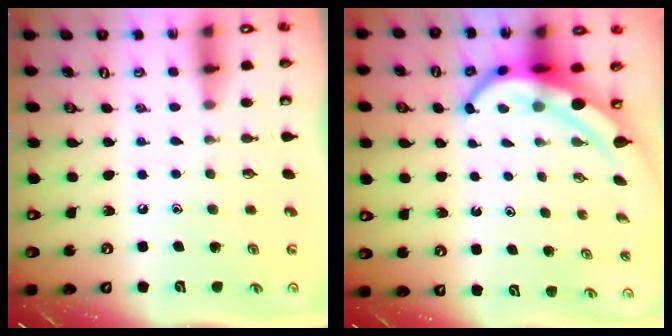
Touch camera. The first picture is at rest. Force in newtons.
{"total": 7.0, "press": 6.9, "slide": 1.1}